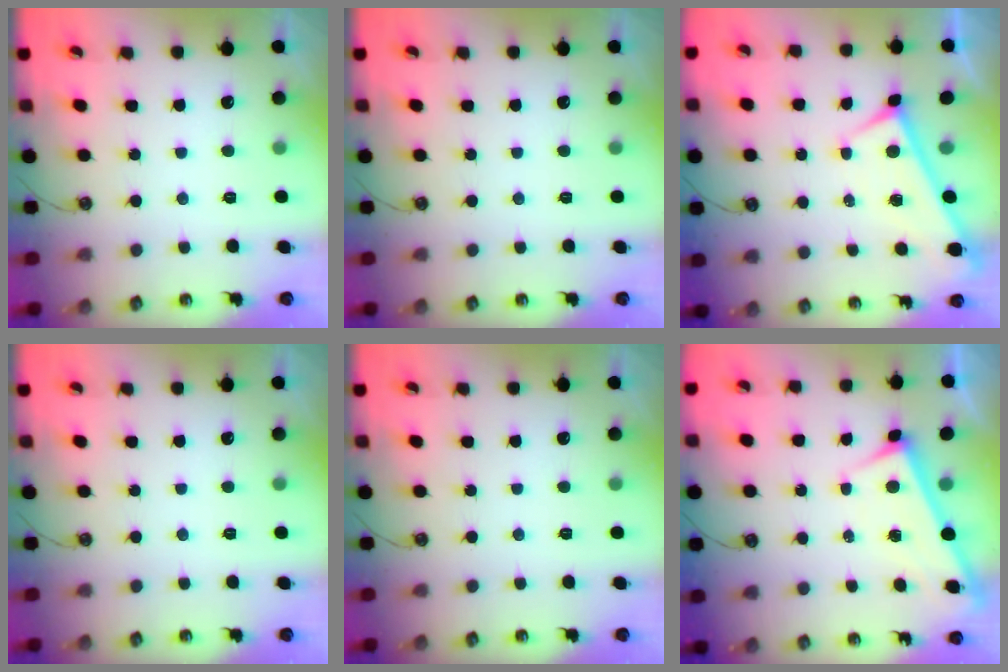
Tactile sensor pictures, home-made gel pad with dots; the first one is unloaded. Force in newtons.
{"total": 0.0}
{"total": 0.0}
{"total": 0.0}
{"total": 0.0}
{"total": 3.0, "press": 3.0, "slide": 0.2}